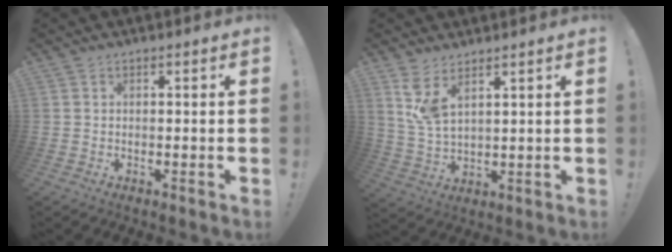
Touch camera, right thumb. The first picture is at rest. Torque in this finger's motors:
{"motor_torque": [0.12, 0.22, 0.47, 0.01, 0.12]}